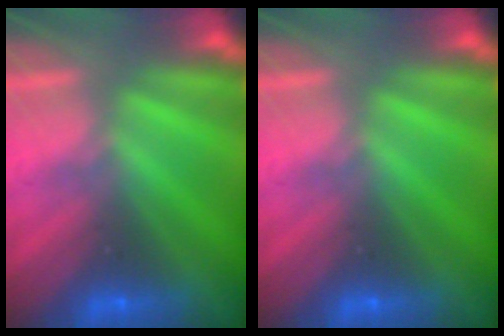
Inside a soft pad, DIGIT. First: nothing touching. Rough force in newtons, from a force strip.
{"total": 0.0}